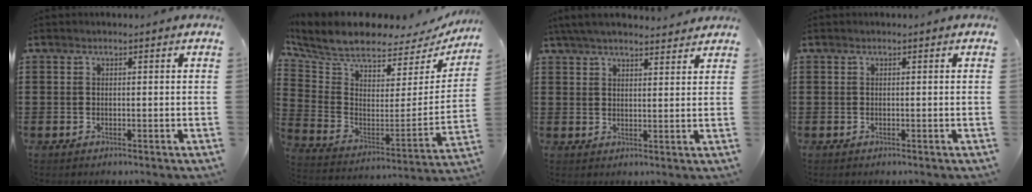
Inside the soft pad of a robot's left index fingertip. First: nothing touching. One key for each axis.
{"total": 6.9, "fx": 6.2, "fy": 1.6, "fz": 2.7, "tx": -0.087, "ty": -0.059, "tz": 0.106}
{"total": 4.7, "fx": 4.3, "fy": 0.5, "fz": 1.8, "tx": -0.047, "ty": -0.009, "tz": 0.081}
{"total": 0.0}